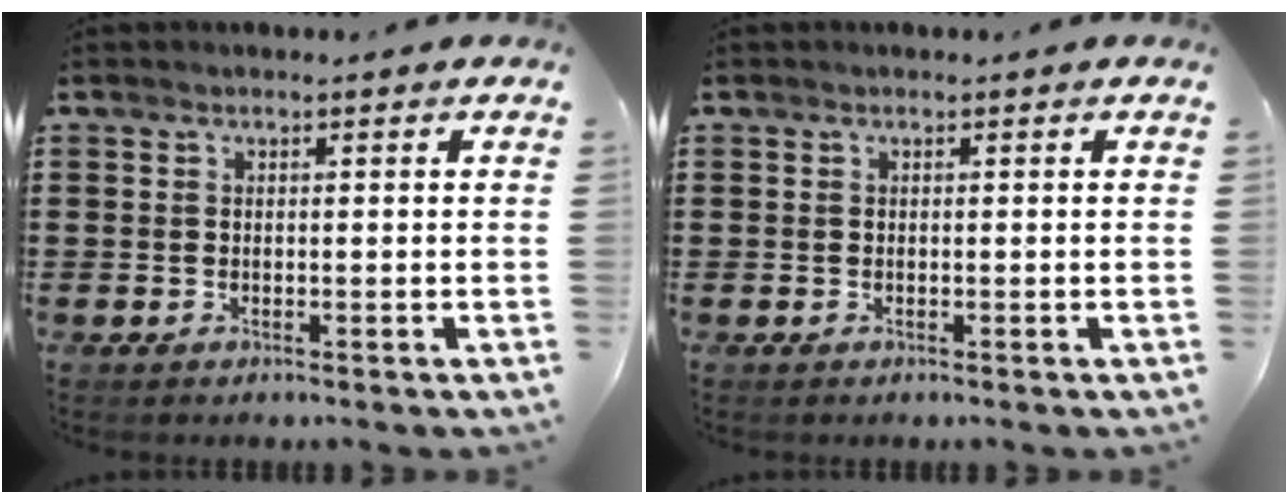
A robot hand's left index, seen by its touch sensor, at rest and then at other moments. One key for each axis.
{"total": 0.0}